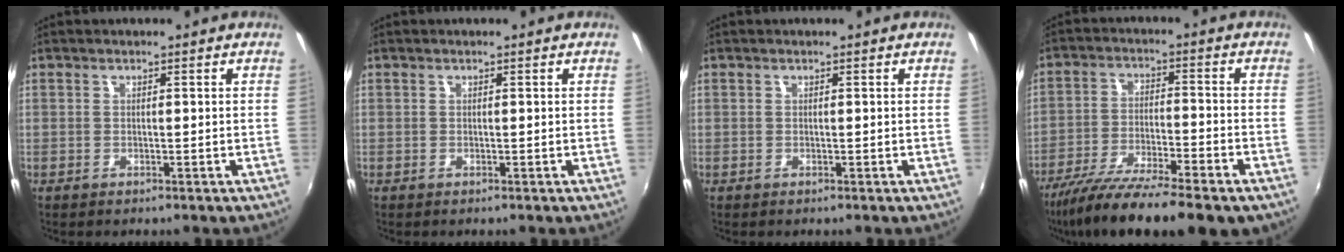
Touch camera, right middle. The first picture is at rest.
{"total": 0.0}
{"total": 0.0}
{"total": 18.2, "force": [-14.1, 3.0, 11.1], "torque": [-0.208, -0.050, -0.232]}